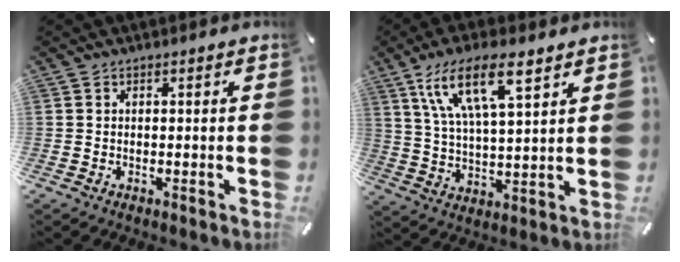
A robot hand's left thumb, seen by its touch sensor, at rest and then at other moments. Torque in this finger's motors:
{"motor_torque": [1.45, 0.65, 1.71, -1.06, 0.16]}